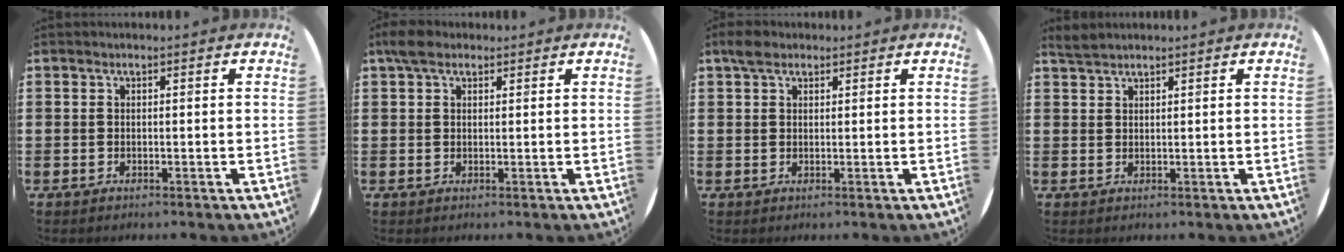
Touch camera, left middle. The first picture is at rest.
{"total": 2.6, "force": [1.9, 1.3, 1.3], "torque": [-0.023, 0.005, 0.033]}
{"total": 2.2, "force": [1.7, 1.1, 0.9], "torque": [-0.012, 0.002, 0.030]}
{"total": 1.6, "force": [1.5, 0.2, 0.2], "torque": [-0.007, 0.002, 0.030]}